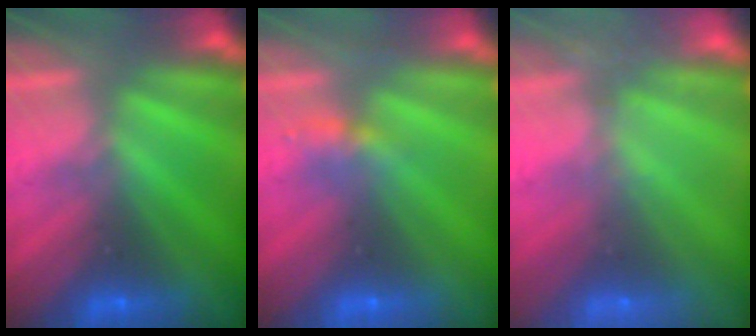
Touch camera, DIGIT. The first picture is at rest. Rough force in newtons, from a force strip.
{"total": 2.2}
{"total": 2.4}